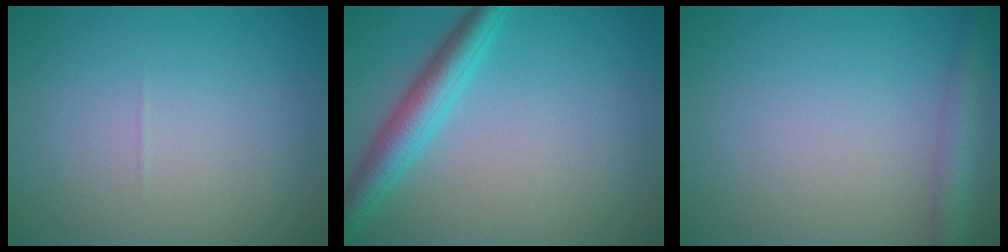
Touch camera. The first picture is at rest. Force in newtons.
{"total": 4.1, "press": 4.1, "slide": 0.1}
{"total": 2.8, "press": 2.8, "slide": 0.1}